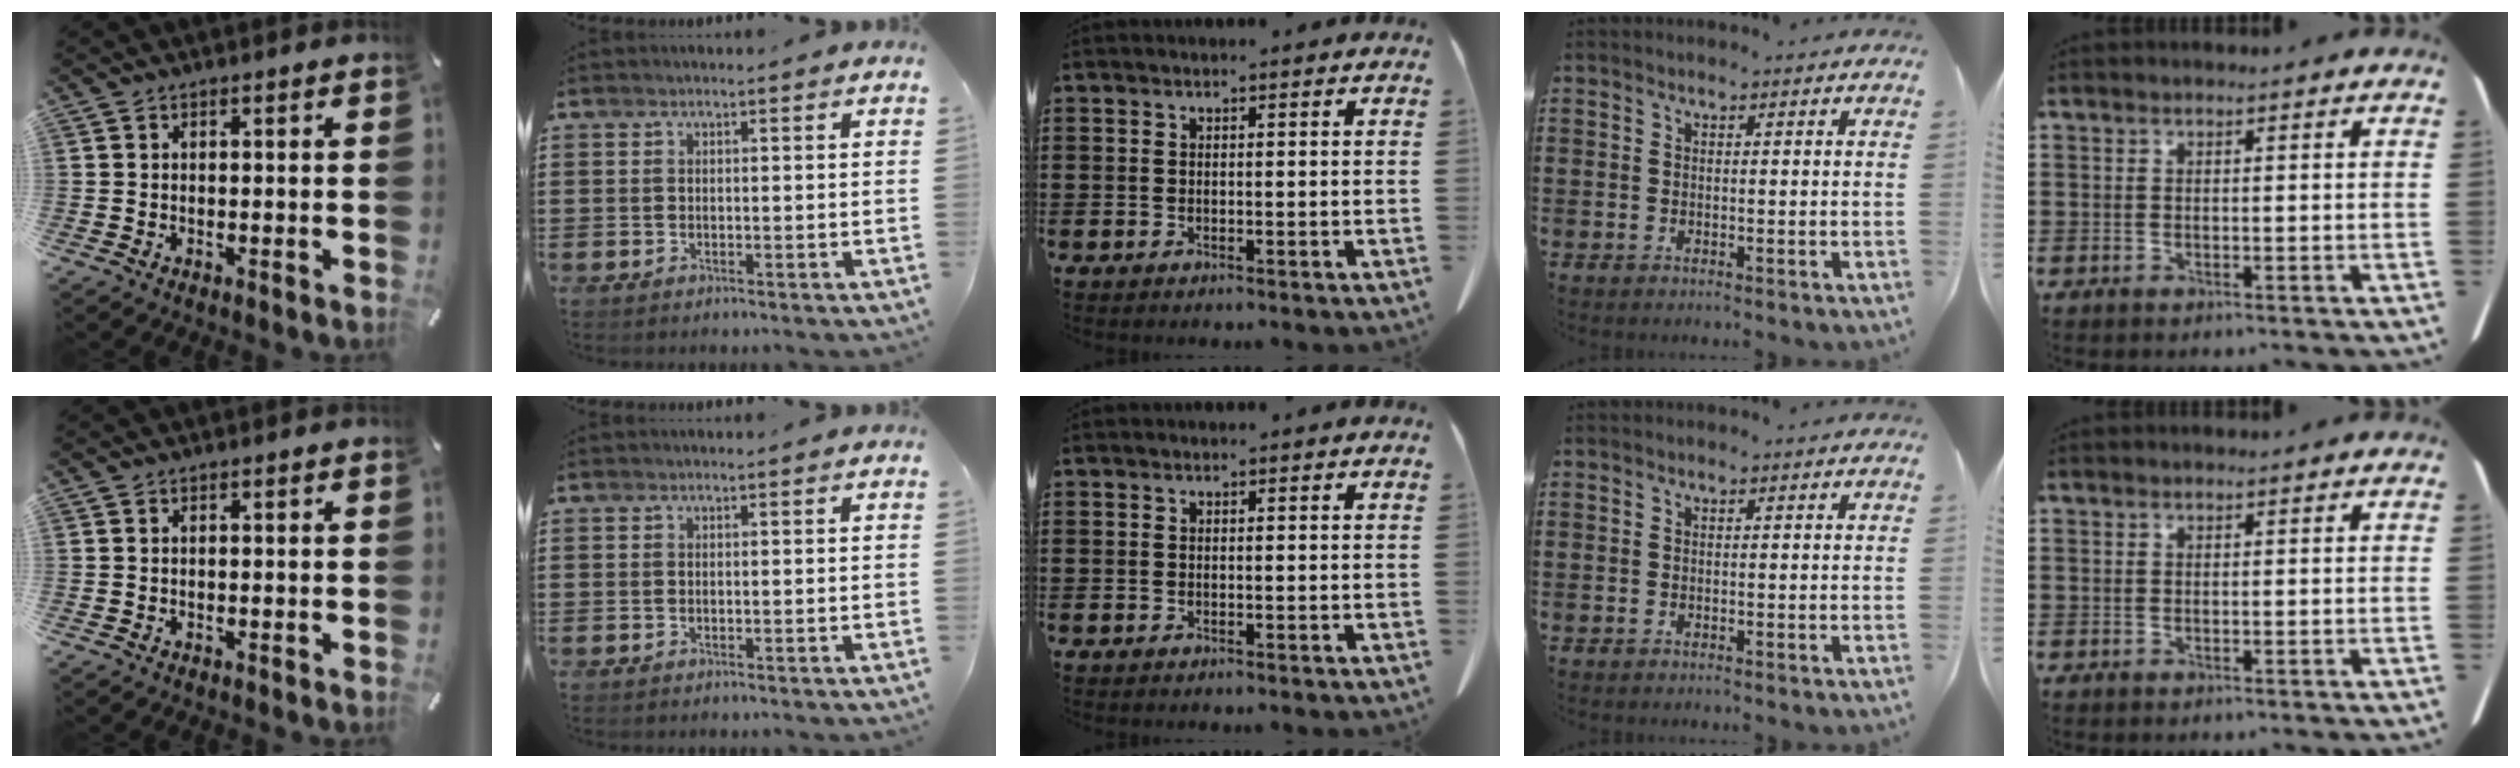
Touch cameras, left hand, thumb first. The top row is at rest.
{}